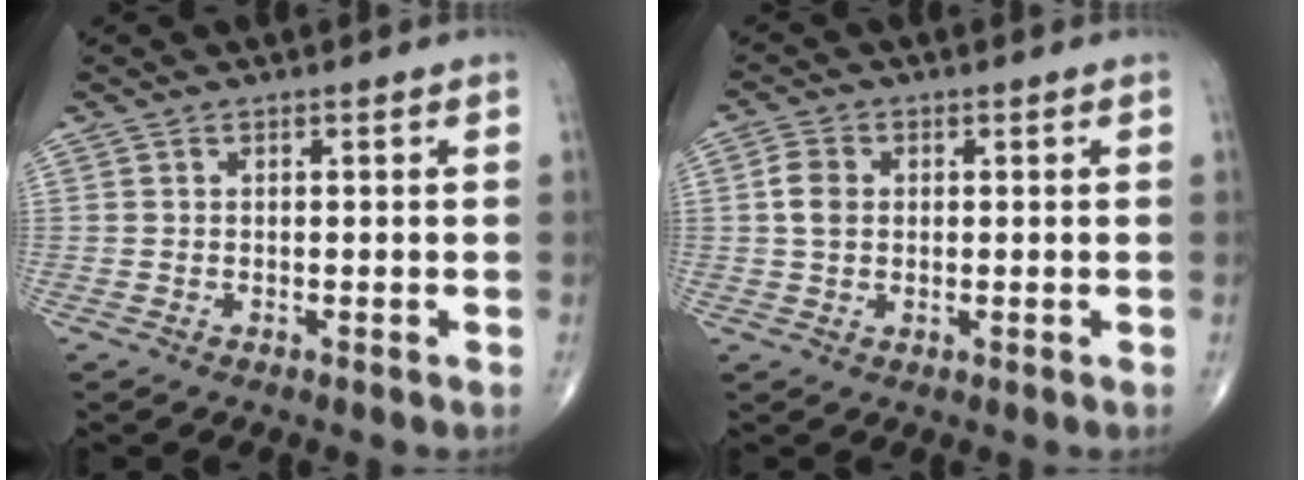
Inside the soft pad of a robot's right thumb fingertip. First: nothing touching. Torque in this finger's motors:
{"motor_torque": [-0.29, 0.10, 0.71, 0.16, 0.07]}